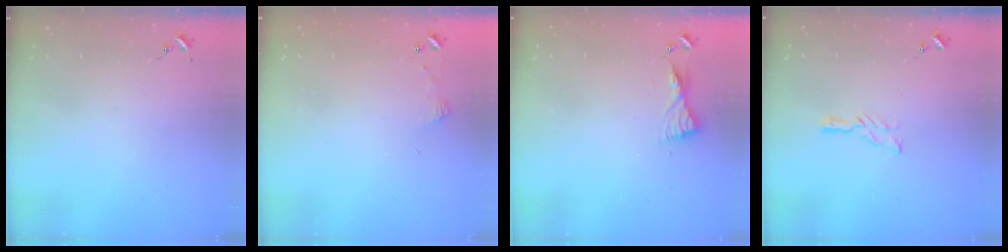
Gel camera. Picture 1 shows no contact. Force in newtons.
{"total": 3.6, "press": 3.6, "slide": 0.4}
{"total": 5.6, "press": 5.6, "slide": 0.5}
{"total": 6.2, "press": 6.2, "slide": 0.5}